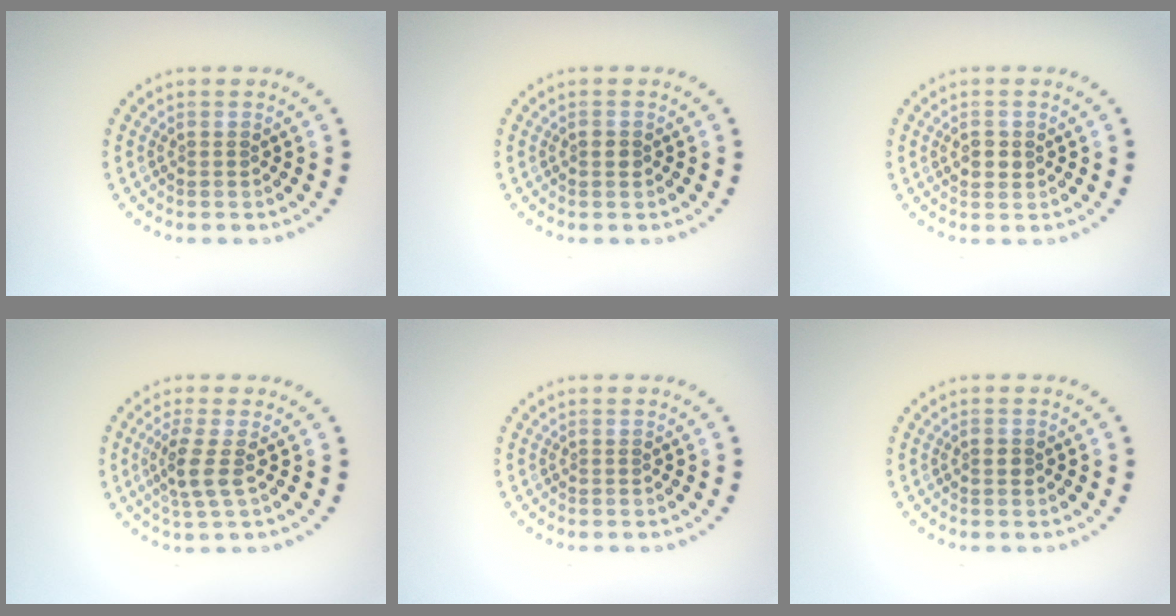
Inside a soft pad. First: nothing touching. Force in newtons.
{"total": 1.1, "press": 1.1, "slide": 0.0}
{"total": 1.6, "press": 1.5, "slide": 0.4}
{"total": 2.7, "press": 2.1, "slide": 1.7}
{"total": 0.0}
{"total": 1.1, "press": 1.1, "slide": 0.0}